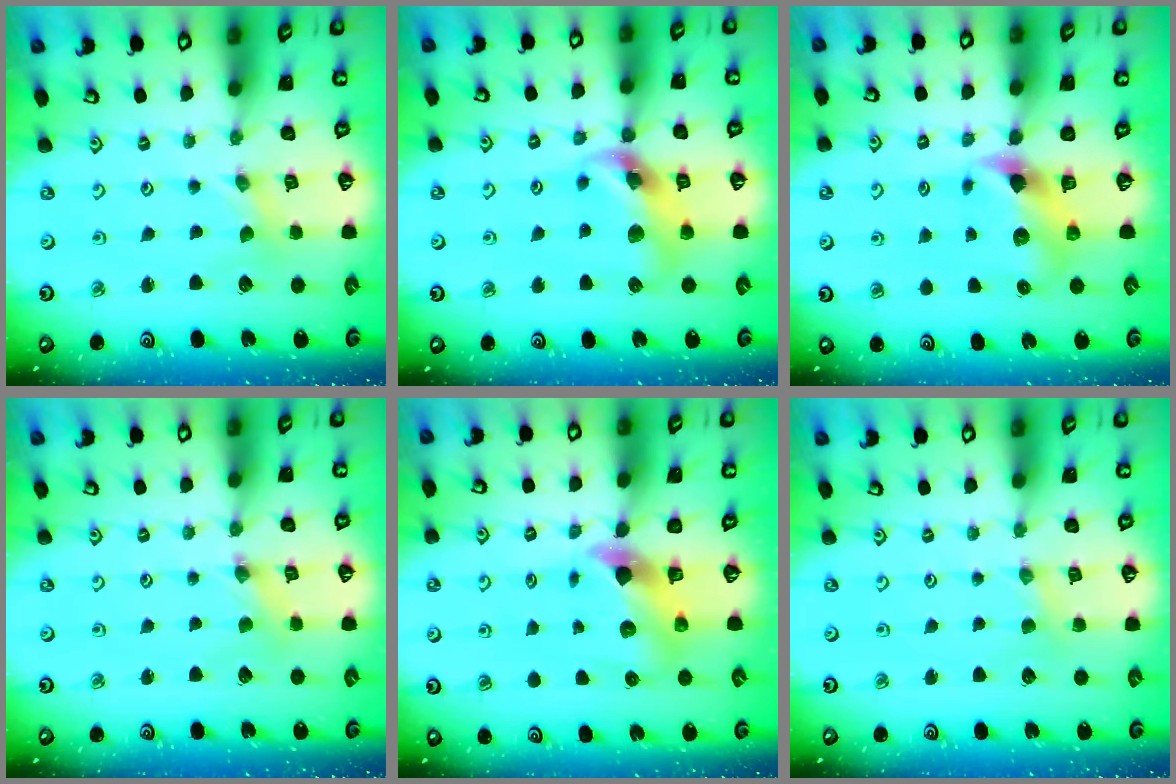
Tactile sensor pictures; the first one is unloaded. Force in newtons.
{"total": 13.1, "press": 13.0, "slide": 1.9}
{"total": 6.9, "press": 6.8, "slide": 1.1}
{"total": 1.3, "press": 1.3, "slide": 0.2}
{"total": 7.2, "press": 7.1, "slide": 0.9}
{"total": 2.3, "press": 2.3, "slide": 0.3}